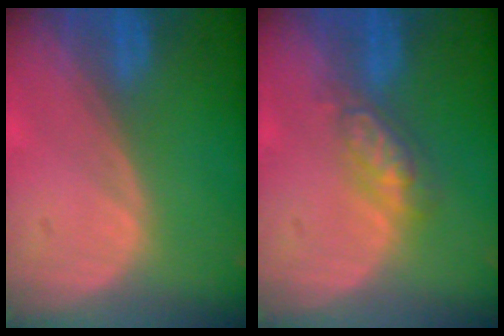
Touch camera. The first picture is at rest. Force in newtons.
{"total": 4.8, "press": 4.2, "slide": 2.2}